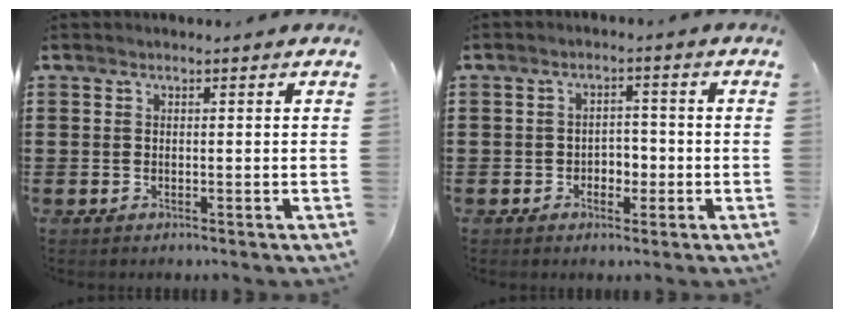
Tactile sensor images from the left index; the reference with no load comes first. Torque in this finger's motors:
{"motor_torque": [0.07, 0.07, 0.09, 0.04]}